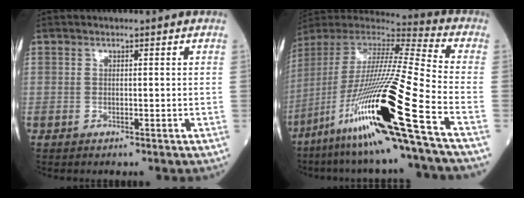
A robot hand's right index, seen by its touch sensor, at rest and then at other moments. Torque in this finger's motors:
{"motor_torque": [1.70, -0.44, 1.05, 0.21]}